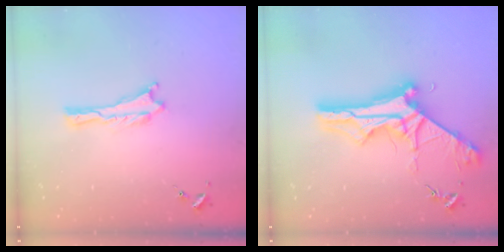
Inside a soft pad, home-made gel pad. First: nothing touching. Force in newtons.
{"total": 9.4, "press": 9.4, "slide": 1.0}